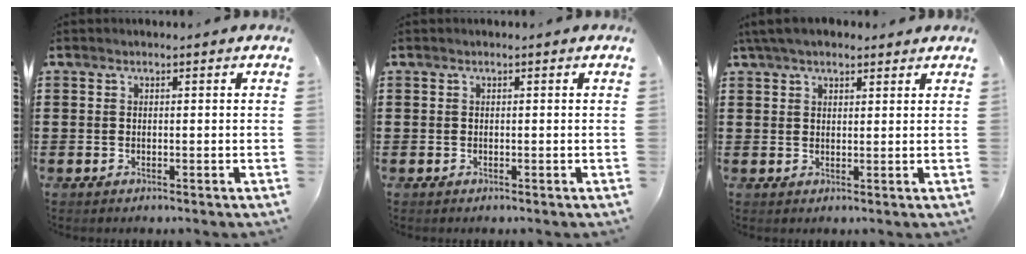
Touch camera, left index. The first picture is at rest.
{"total": 0.0}
{"total": 4.1, "force": [3.3, 1.4, 2.0], "torque": [-0.048, 0.003, 0.062]}